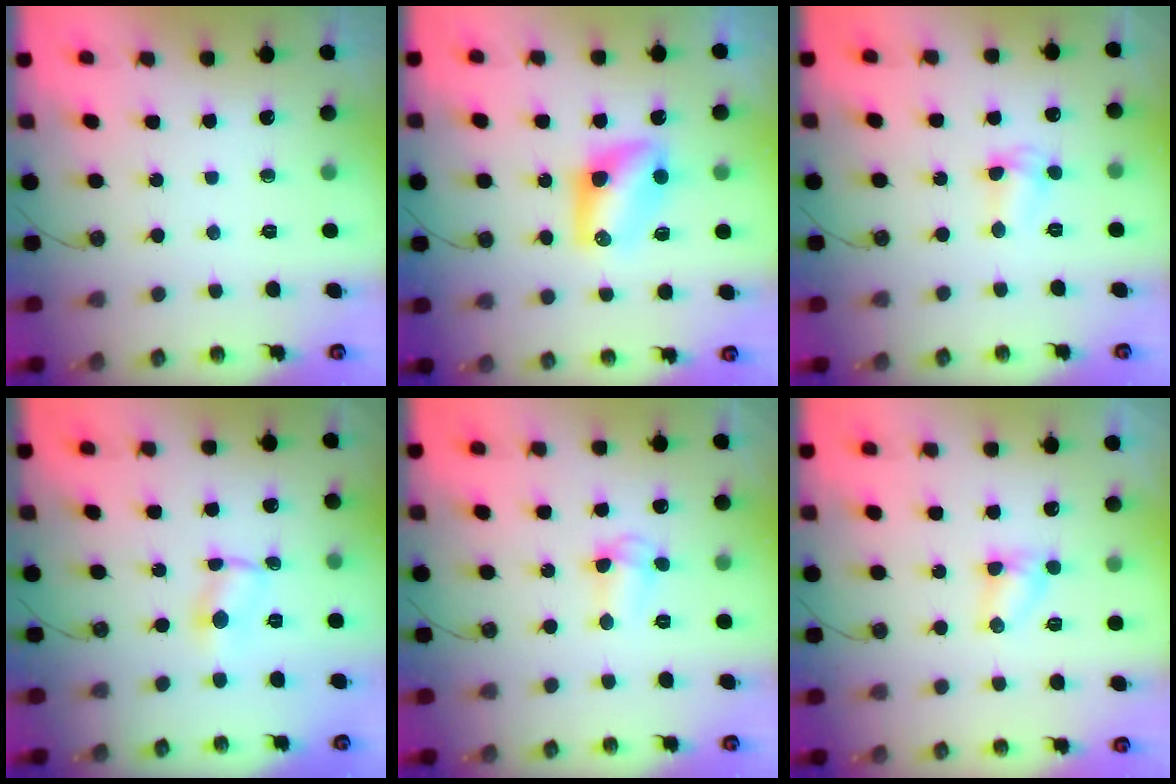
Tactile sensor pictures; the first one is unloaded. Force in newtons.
{"total": 8.6, "press": 8.5, "slide": 0.6}
{"total": 3.2, "press": 3.2, "slide": 0.2}
{"total": 1.9, "press": 1.9, "slide": 0.2}
{"total": 3.7, "press": 3.6, "slide": 0.8}
{"total": 4.2, "press": 4.2, "slide": 0.5}